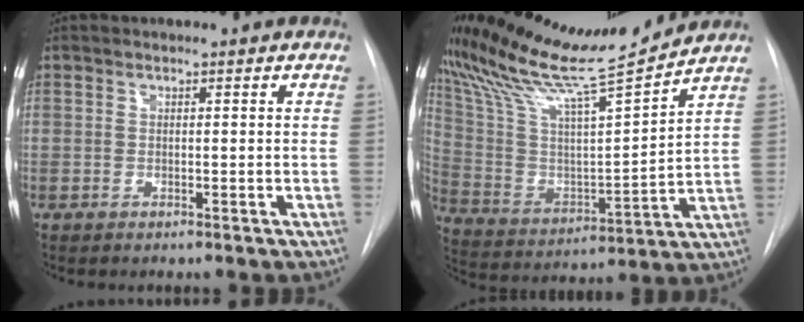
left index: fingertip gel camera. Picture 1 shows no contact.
{"total": 18.7, "force": [17.2, -0.9, 7.1], "torque": [-0.152, -0.035, 0.299]}